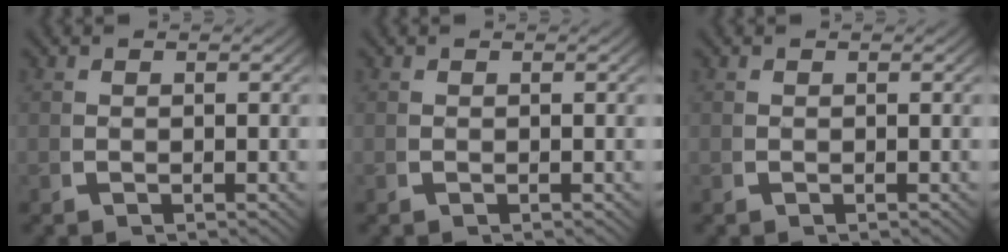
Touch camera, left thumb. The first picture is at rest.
{"total": 0.0}
{"total": 0.0}